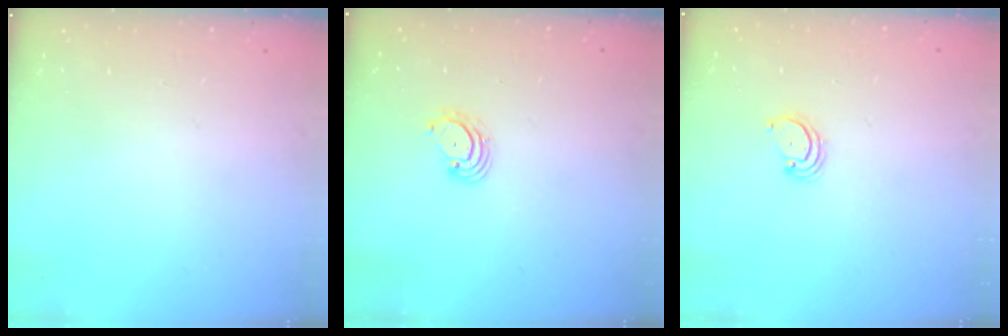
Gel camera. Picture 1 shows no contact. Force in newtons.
{"total": 2.9, "press": 2.9, "slide": 0.4}
{"total": 2.8, "press": 2.8, "slide": 0.3}